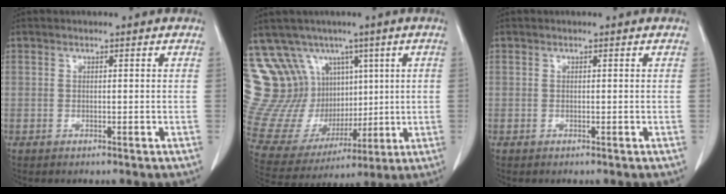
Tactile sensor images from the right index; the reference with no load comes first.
{"total": 20.4, "force": [9.5, 16.5, 7.4], "torque": [-0.177, 0.073, 0.211]}
{"total": 0.0}